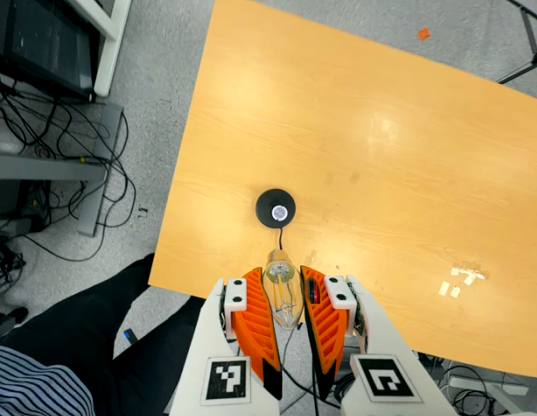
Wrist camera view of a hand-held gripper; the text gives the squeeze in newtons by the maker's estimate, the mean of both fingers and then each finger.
{"total": 20.1, "left": 25.0, "right": 15.1}